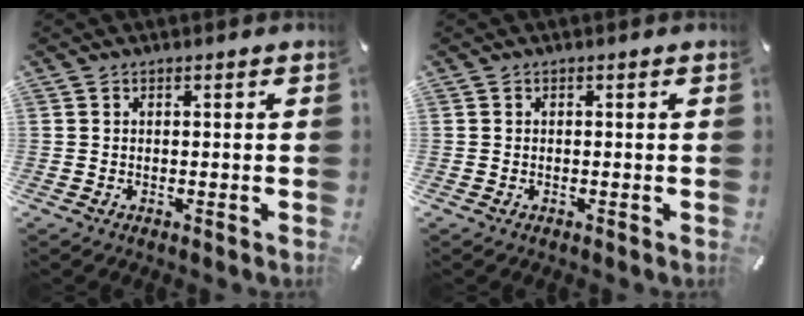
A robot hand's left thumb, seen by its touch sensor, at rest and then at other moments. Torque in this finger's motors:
{"motor_torque": [-0.09, -0.10, -0.03, 0.01, 0.00]}